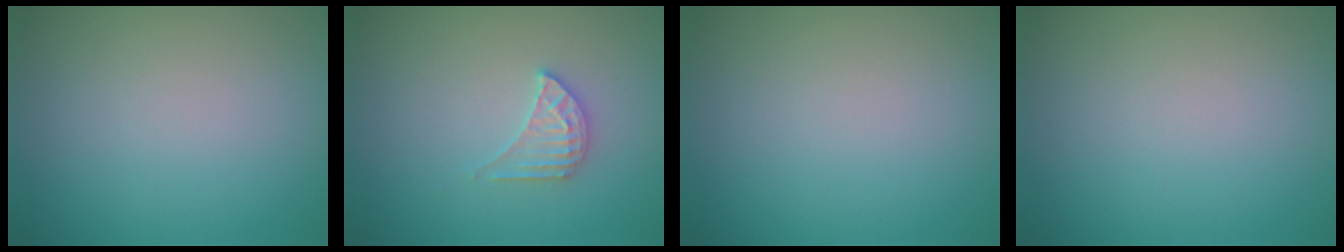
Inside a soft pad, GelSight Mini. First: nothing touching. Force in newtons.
{"total": 2.1, "press": 2.0, "slide": 0.4}
{"total": 0.0}
{"total": 0.0}